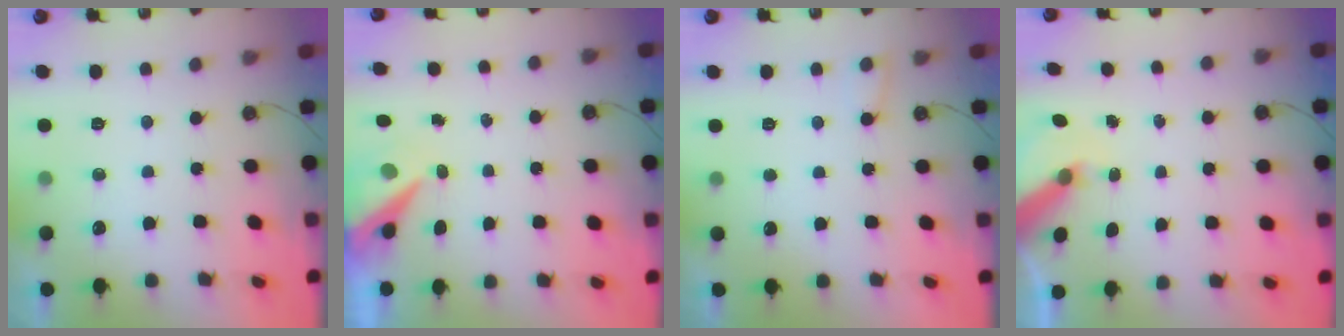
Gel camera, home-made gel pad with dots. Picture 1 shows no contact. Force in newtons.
{"total": 8.0, "press": 8.0, "slide": 1.0}
{"total": 4.3, "press": 4.3, "slide": 0.4}
{"total": 6.8, "press": 6.7, "slide": 0.7}